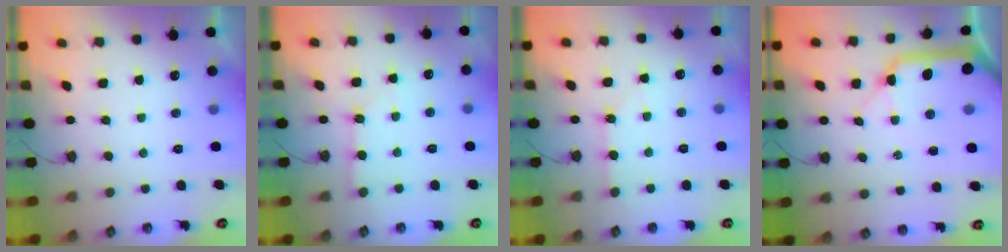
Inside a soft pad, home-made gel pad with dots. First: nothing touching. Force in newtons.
{"total": 2.0, "press": 2.0, "slide": 0.3}
{"total": 0.9, "press": 0.8, "slide": 0.2}
{"total": 19.0, "press": 18.7, "slide": 3.5}